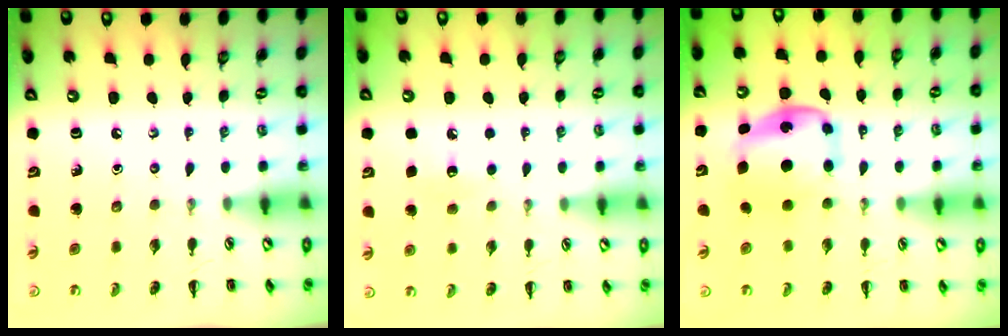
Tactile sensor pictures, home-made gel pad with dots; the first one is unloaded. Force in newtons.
{"total": 6.0, "press": 5.9, "slide": 1.1}
{"total": 6.3, "press": 6.3, "slide": 0.3}